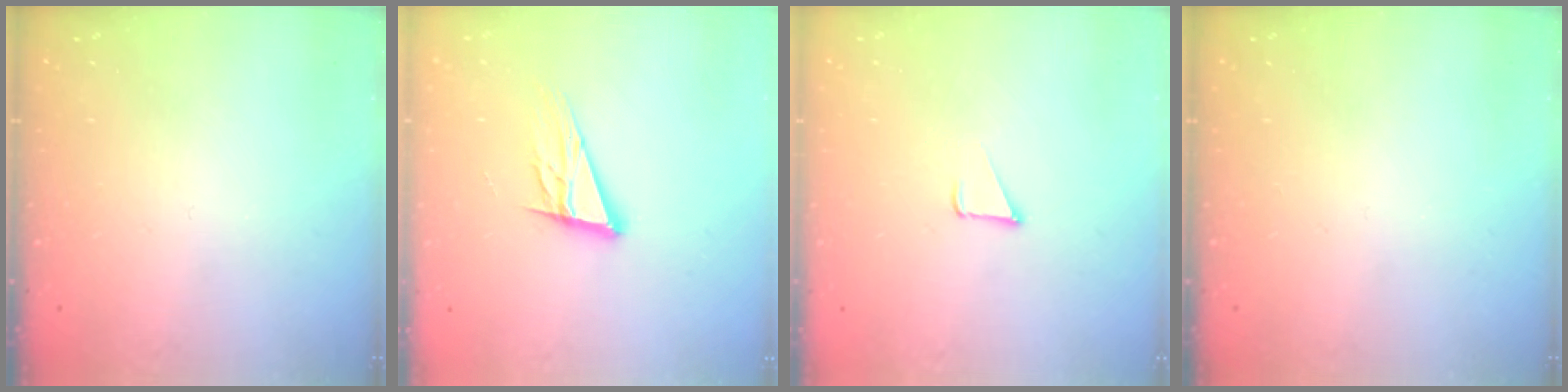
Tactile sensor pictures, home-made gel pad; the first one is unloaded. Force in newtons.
{"total": 13.6, "press": 13.1, "slide": 3.6}
{"total": 2.4, "press": 2.4, "slide": 0.2}
{"total": 0.0}